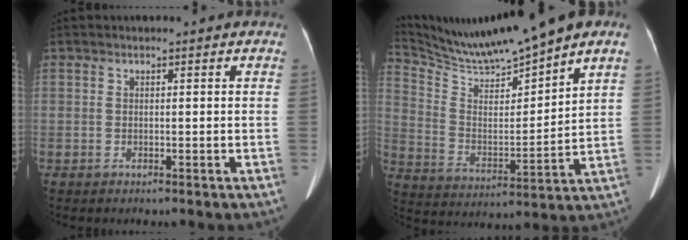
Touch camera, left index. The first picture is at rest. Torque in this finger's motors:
{"motor_torque": [0.45, -1.04, 0.05, 0.07]}